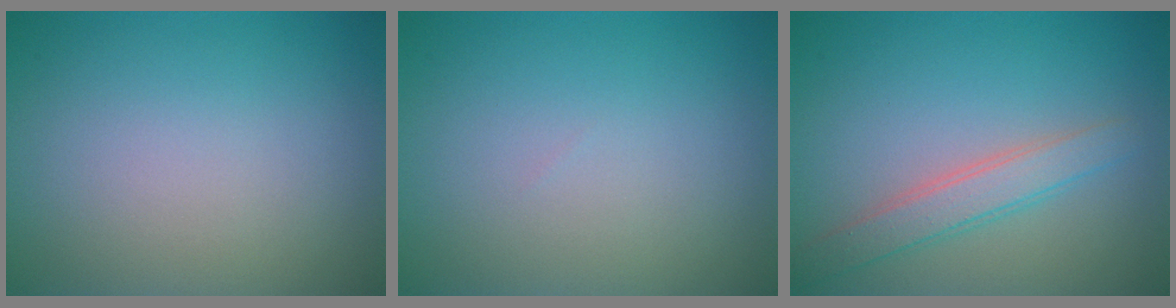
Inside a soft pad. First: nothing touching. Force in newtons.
{"total": 0.0}
{"total": 2.8, "press": 2.8, "slide": 0.2}